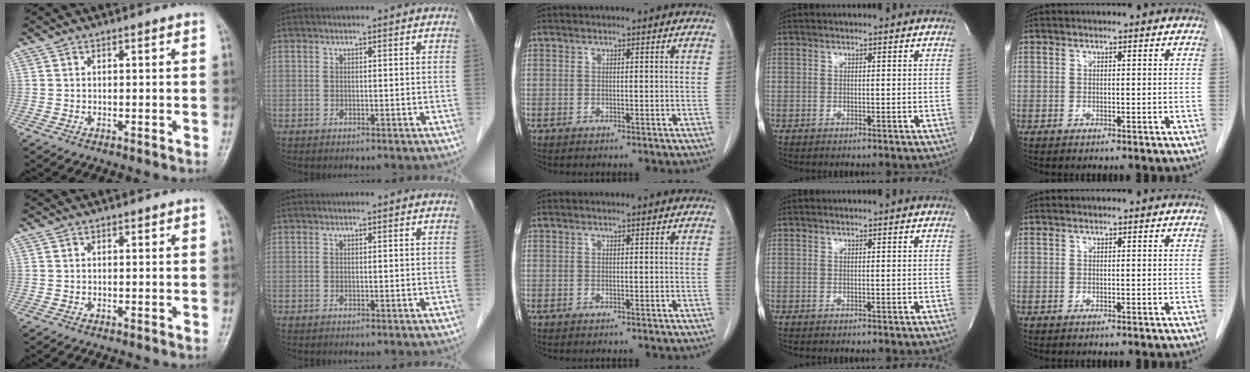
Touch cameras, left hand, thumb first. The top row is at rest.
{}